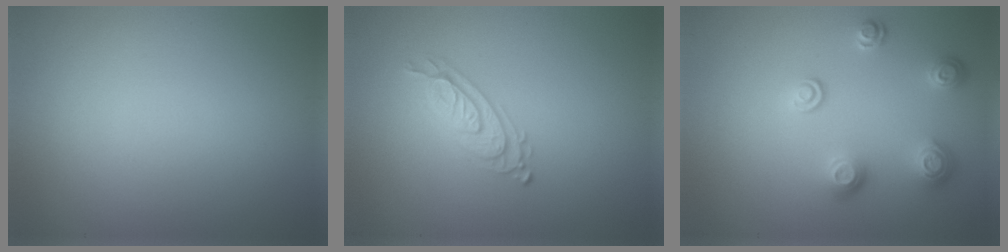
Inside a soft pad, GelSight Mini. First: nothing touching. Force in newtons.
{"total": 2.3, "press": 2.1, "slide": 0.9}
{"total": 3.1, "press": 2.6, "slide": 1.7}